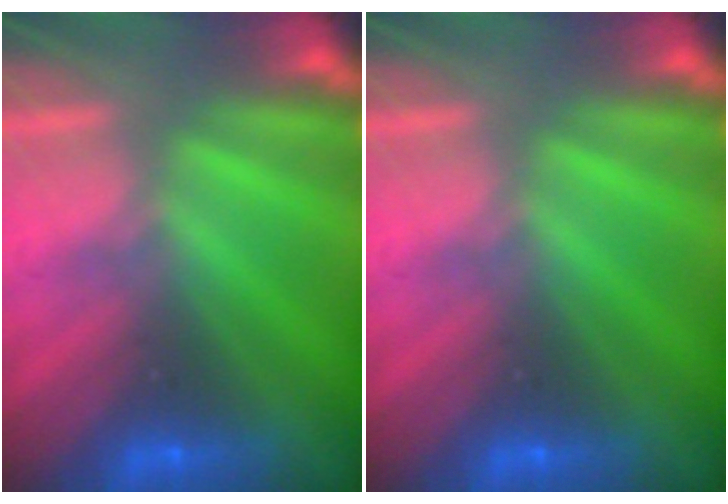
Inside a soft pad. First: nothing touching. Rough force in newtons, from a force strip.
{"total": 0.0}